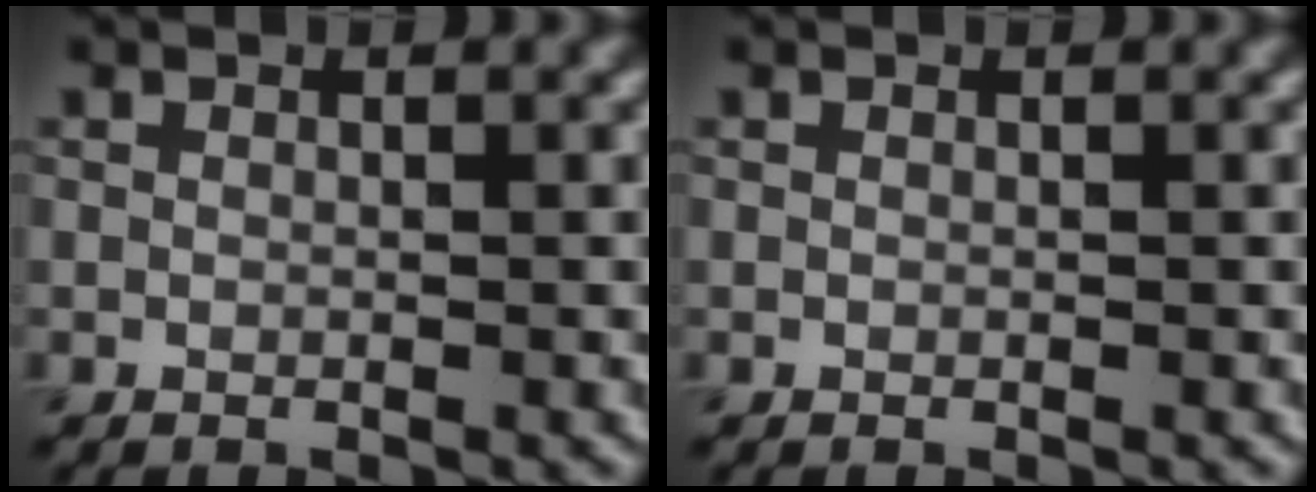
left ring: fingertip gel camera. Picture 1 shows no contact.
{"total": 0.0}